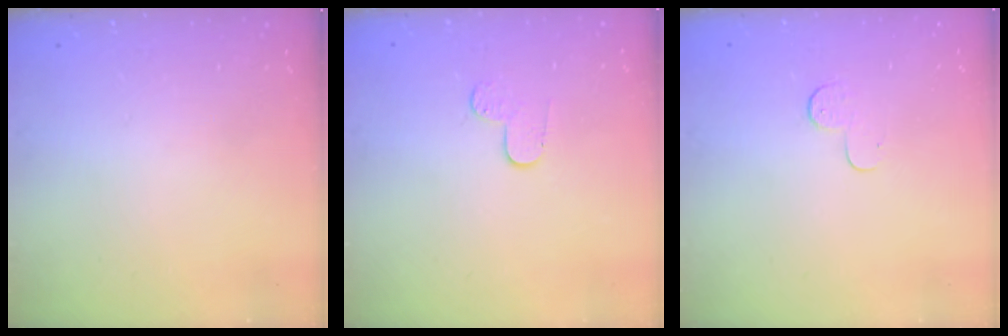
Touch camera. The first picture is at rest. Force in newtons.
{"total": 3.8, "press": 3.8, "slide": 0.3}
{"total": 5.0, "press": 4.9, "slide": 0.5}